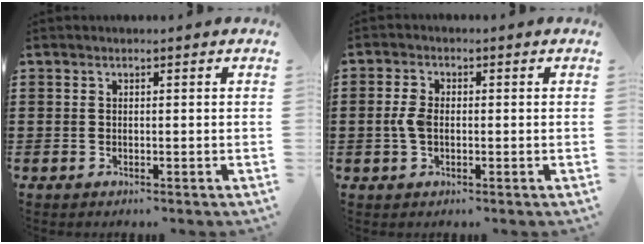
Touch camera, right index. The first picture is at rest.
{"total": 3.3, "force": [-0.2, 2.0, 2.6], "torque": [-0.066, 0.000, -0.009]}